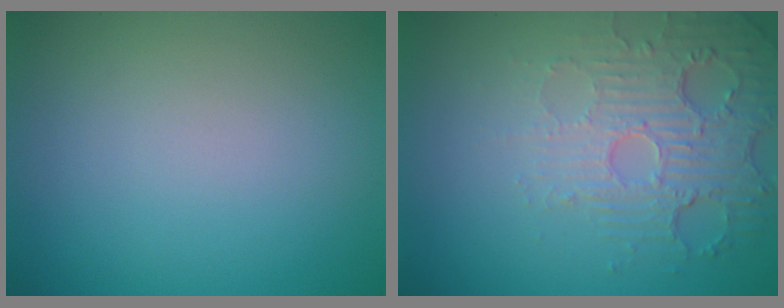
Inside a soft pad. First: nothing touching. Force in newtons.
{"total": 5.7, "press": 3.5, "slide": 4.5}